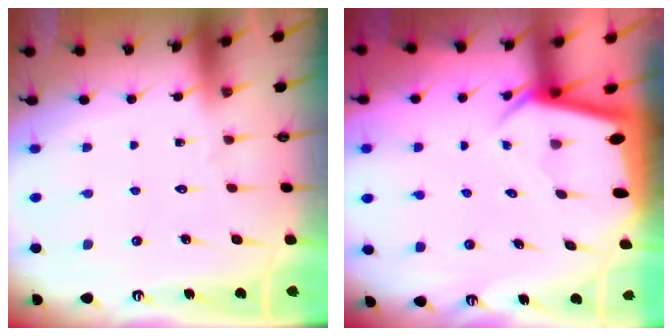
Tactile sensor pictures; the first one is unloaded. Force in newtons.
{"total": 3.5, "press": 3.5, "slide": 0.4}